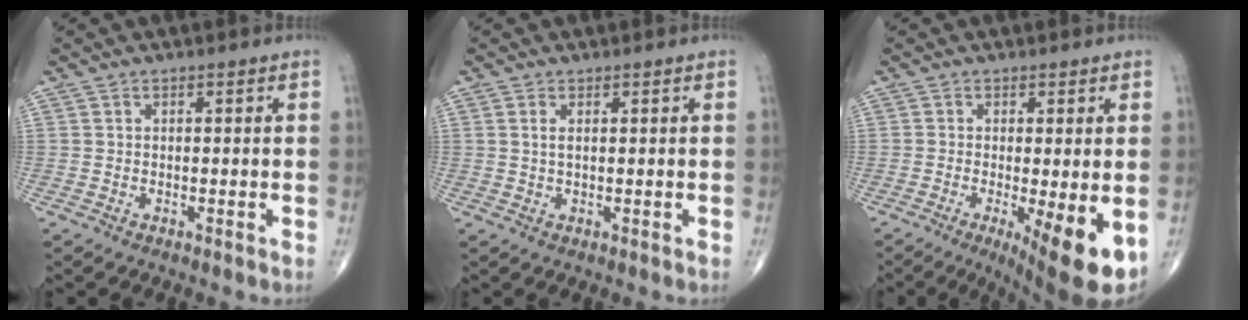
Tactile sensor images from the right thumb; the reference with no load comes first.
{"total": 1.3, "force": [0.4, 0.4, 1.2], "torque": [-0.027, 0.003, 0.011]}
{"total": 10.5, "force": [-3.4, 2.4, 9.7], "torque": [-0.138, -0.024, -0.046]}